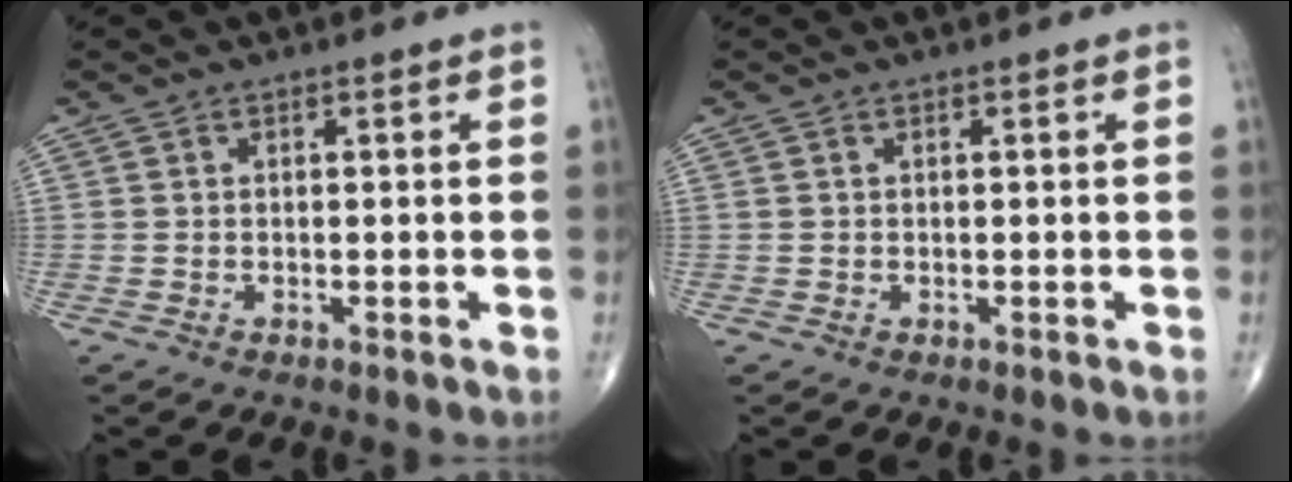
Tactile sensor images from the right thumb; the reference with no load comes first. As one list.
[{"total": 0.0}]